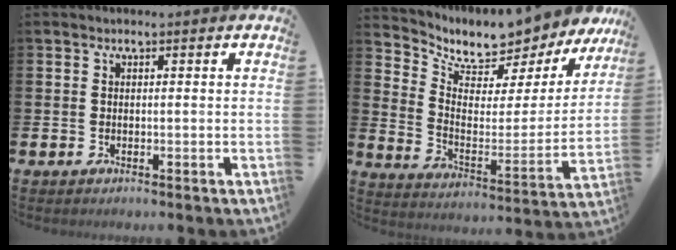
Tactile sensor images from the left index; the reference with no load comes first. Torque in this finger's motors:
{"motor_torque": [1.10, -1.04, 0.43, 0.11]}